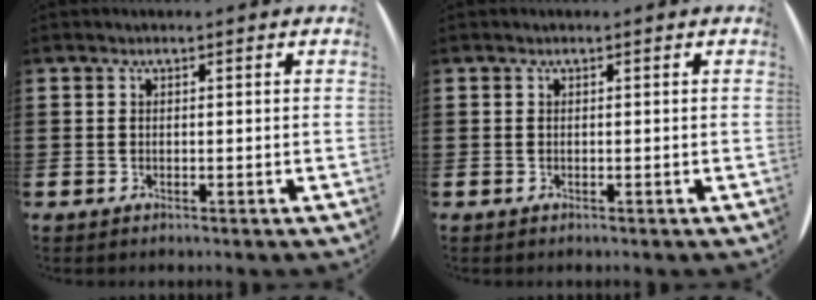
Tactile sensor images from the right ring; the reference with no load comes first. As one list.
[{"total": 0.0}]